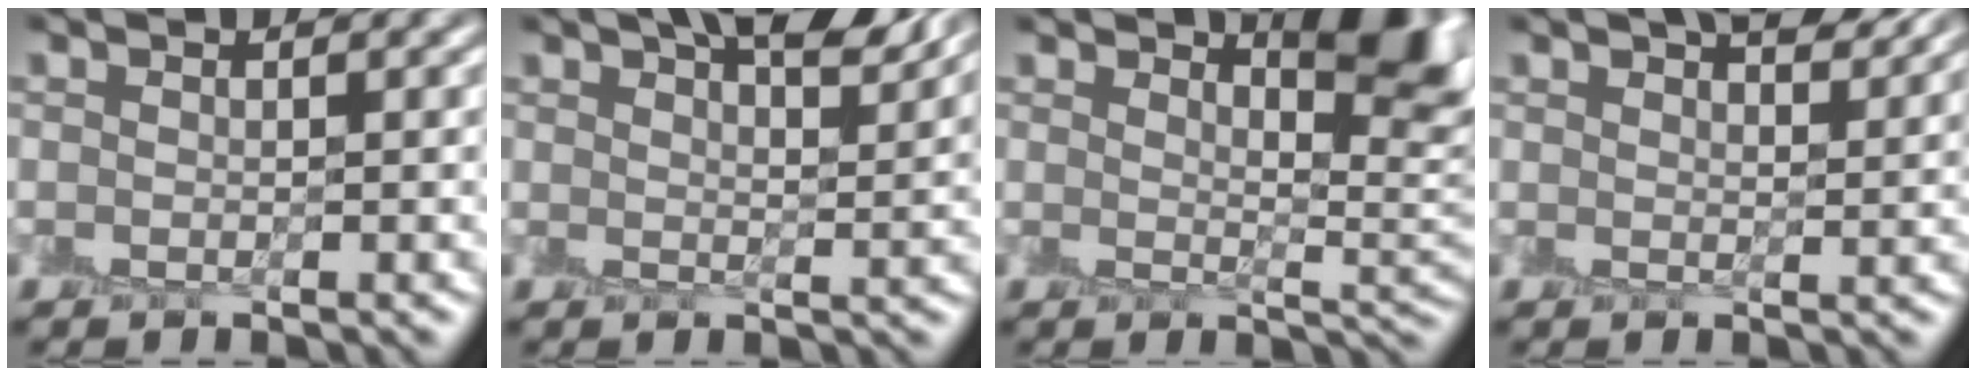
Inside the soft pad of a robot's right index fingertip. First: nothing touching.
{"total": 6.6, "force": [4.6, 1.8, 4.3], "torque": [-0.027, 0.025, 0.047]}
{"total": 6.7, "force": [3.6, 2.0, 5.2], "torque": [-0.042, 0.012, 0.056]}
{"total": 5.3, "force": [3.9, 1.7, 3.2], "torque": [-0.018, 0.022, 0.034]}